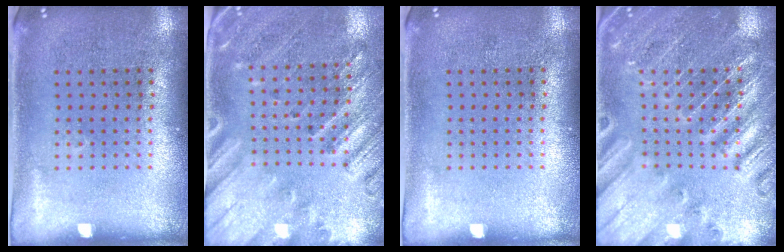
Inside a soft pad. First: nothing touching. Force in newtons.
{"total": 2.4, "press": 2.0, "slide": 1.3}
{"total": 0.0}
{"total": 3.0, "press": 3.0, "slide": 0.3}